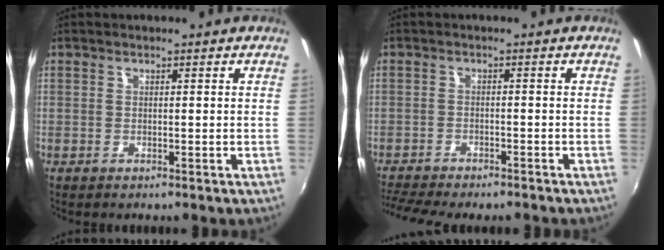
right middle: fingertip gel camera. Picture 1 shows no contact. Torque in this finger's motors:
{"motor_torque": [1.08, -1.06, 0.29, 0.06]}